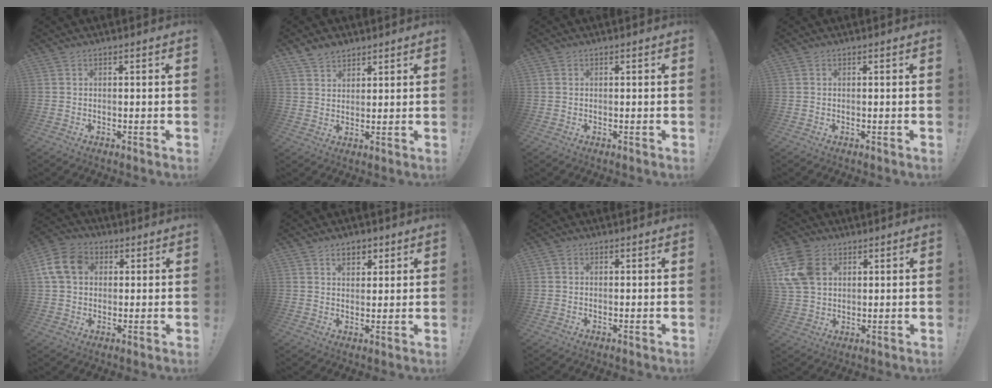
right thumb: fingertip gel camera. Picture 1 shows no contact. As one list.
[{"total": 5.3, "force": [4.4, 2.9, 1.0], "torque": [-0.013, -0.029, 0.082]}, {"total": 0.5, "force": [0.1, 0.5, 0.0], "torque": [-0.008, 0.005, 0.004]}, {"total": 0.0}, {"total": 12.6, "force": [3.2, 9.9, 7.1], "torque": [-0.125, 0.002, 0.067]}, {"total": 4.9, "force": [2.7, 3.3, 2.3], "torque": [-0.026, -0.010, 0.047]}, {"total": 0.9, "force": [0.1, 0.9, 0.1], "torque": [0.003, 0.002, 0.001]}, {"total": 14.0, "force": [4.6, 10.2, 8.4], "torque": [-0.170, -0.008, 0.094]}]